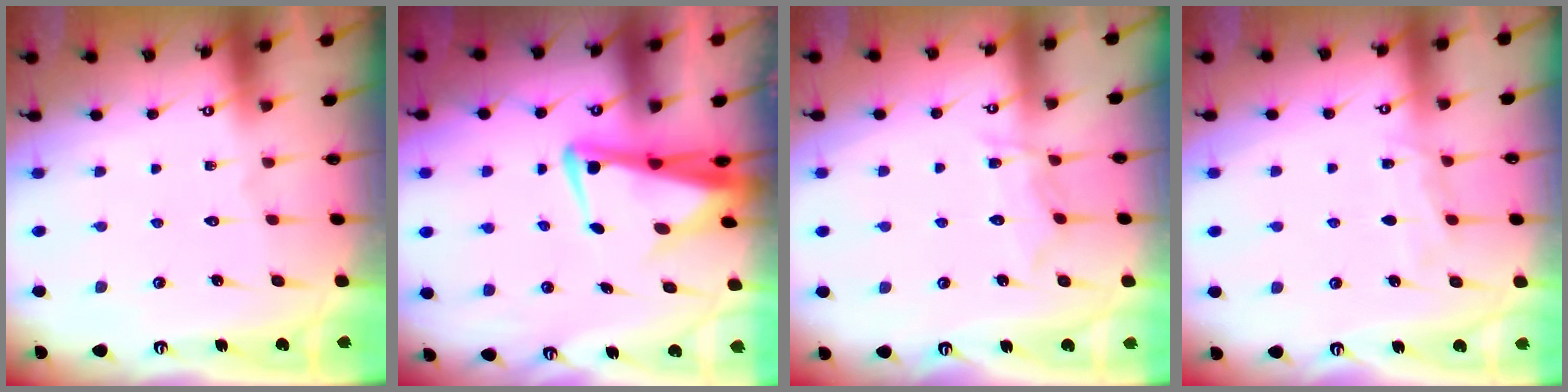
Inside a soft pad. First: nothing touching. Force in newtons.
{"total": 4.9, "press": 4.8, "slide": 1.2}
{"total": 6.9, "press": 6.9, "slide": 0.5}
{"total": 5.7, "press": 5.6, "slide": 0.6}